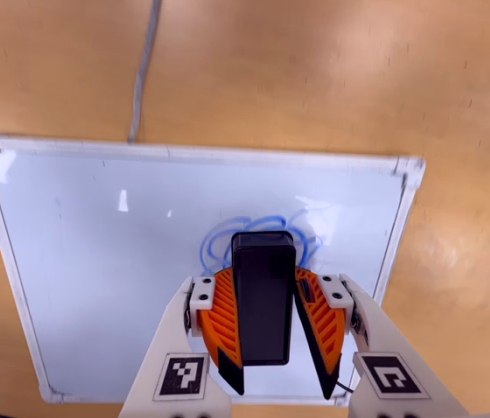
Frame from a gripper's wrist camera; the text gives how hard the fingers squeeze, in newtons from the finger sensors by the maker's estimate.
{"total": 10.2, "left": 10.9, "right": 9.5}